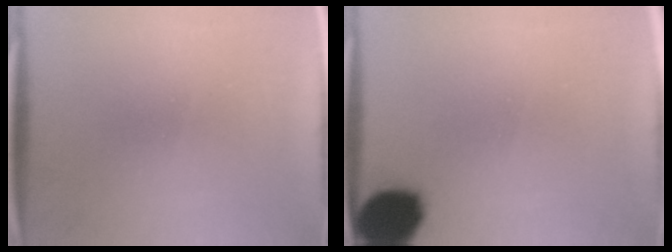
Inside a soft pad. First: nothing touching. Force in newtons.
{"total": 13.2}